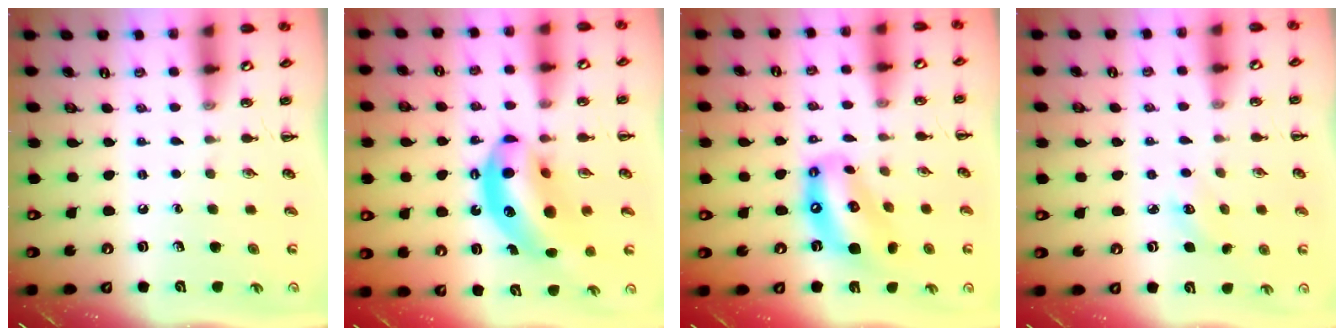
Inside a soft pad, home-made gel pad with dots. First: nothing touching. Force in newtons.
{"total": 15.4, "press": 14.9, "slide": 3.9}
{"total": 12.6, "press": 12.2, "slide": 3.2}
{"total": 3.6, "press": 3.4, "slide": 0.9}